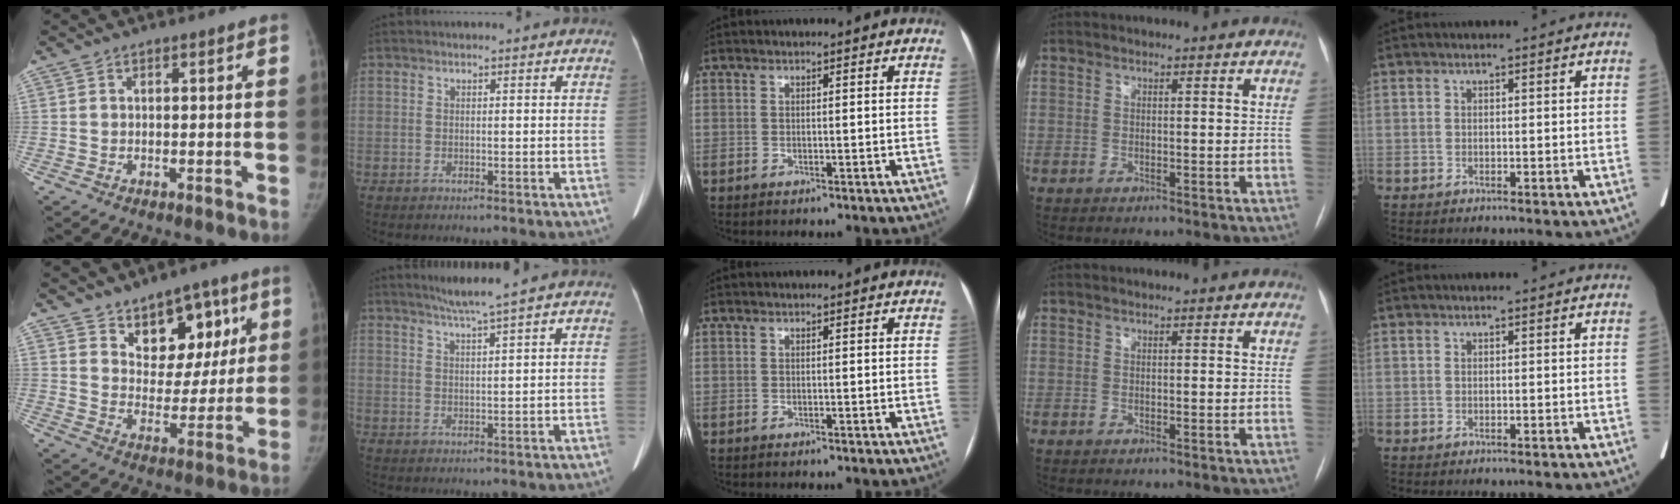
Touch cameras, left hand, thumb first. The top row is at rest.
{"thumb": {"total": 12.8, "force": [7.1, 8.3, 6.7], "torque": [-0.046, -0.038, 0.114]}, "index": {"total": 4.4, "force": [3.4, -1.4, 2.4], "torque": [-0.045, -0.004, 0.066]}}